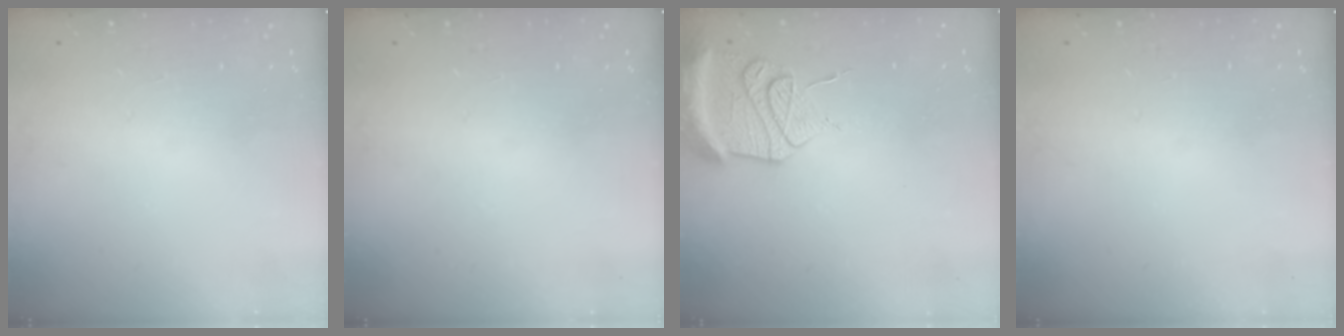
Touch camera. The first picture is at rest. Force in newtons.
{"total": 0.0}
{"total": 15.7, "press": 14.5, "slide": 6.0}
{"total": 0.0}